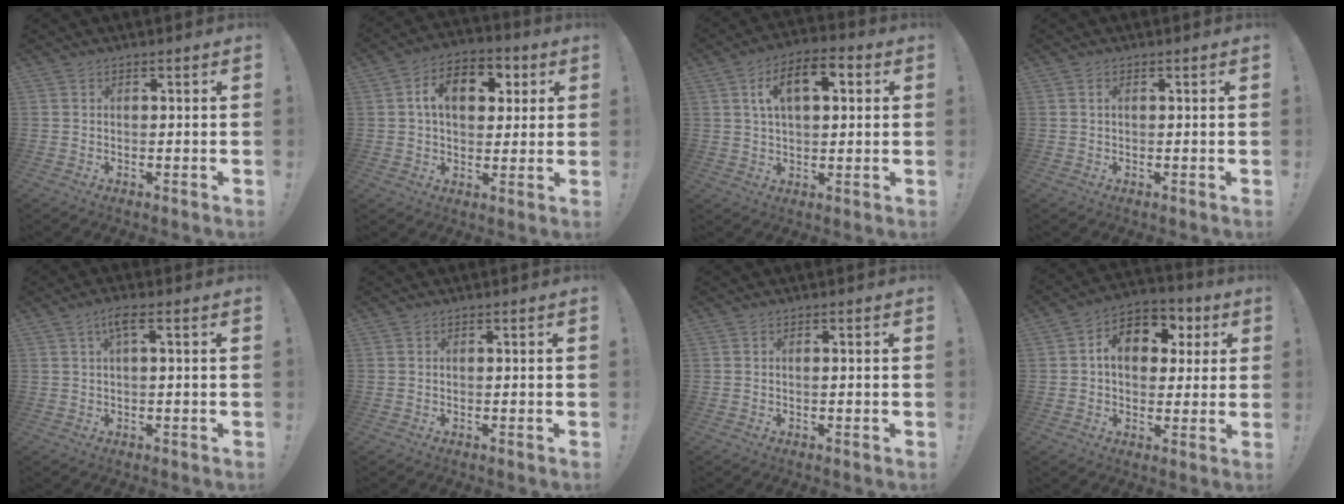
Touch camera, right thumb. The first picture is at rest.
{"total": 12.2, "force": [3.1, 8.2, 8.6], "torque": [-0.123, 0.010, 0.053]}
{"total": 11.2, "force": [3.4, 5.7, 9.0], "torque": [-0.133, 0.005, 0.055]}
{"total": 0.9, "force": [0.2, 0.4, 0.7], "torque": [-0.014, 0.003, 0.003]}
{"total": 3.8, "force": [1.1, 0.4, 3.6], "torque": [-0.073, 0.006, 0.014]}
{"total": 0.0}
{"total": 0.6, "force": [-0.2, -0.1, 0.5], "torque": [-0.007, -0.002, -0.005]}
{"total": 11.9, "force": [3.0, 8.8, 7.4], "torque": [-0.098, -0.004, 0.054]}